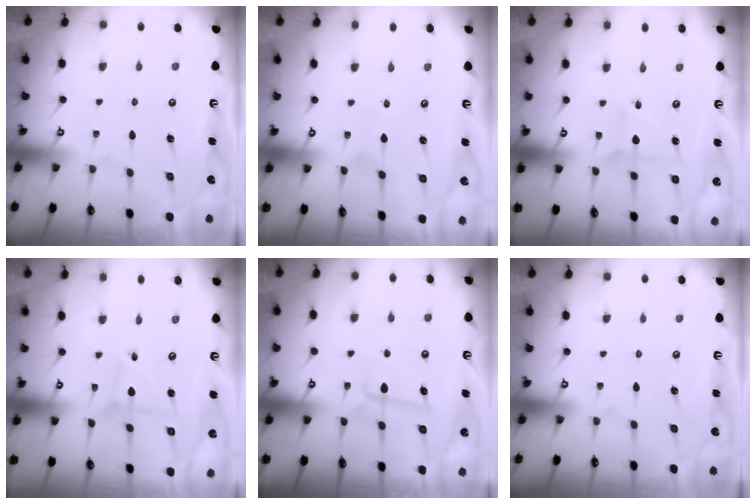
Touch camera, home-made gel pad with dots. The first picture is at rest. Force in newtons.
{"total": 1.5, "press": 1.4, "slide": 0.1}
{"total": 2.7, "press": 2.7, "slide": 0.2}
{"total": 2.4, "press": 2.4, "slide": 0.3}
{"total": 5.9, "press": 5.8, "slide": 1.0}
{"total": 0.0}